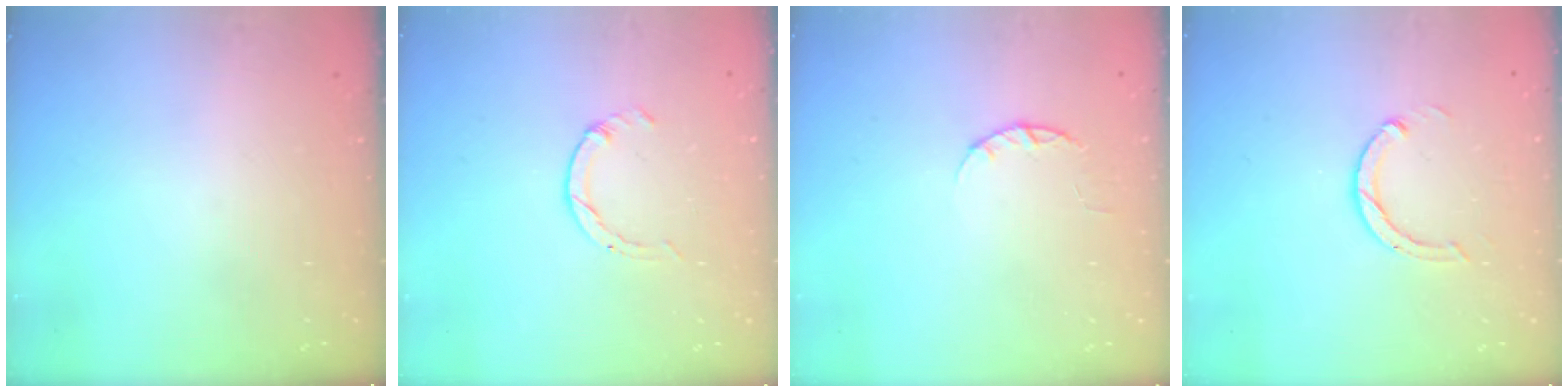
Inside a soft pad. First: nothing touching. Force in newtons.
{"total": 0.5, "press": 0.5, "slide": 0.1}
{"total": 2.4, "press": 2.3, "slide": 0.4}
{"total": 3.0, "press": 3.0, "slide": 0.3}